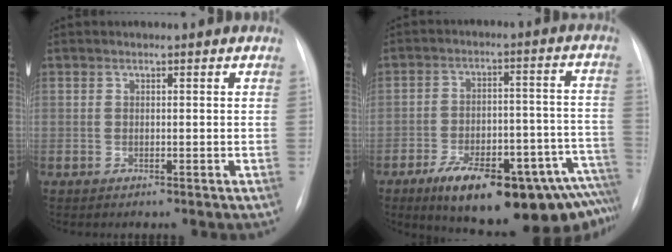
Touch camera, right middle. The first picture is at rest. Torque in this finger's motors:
{"motor_torque": [1.20, -0.94, 0.47, 0.10]}